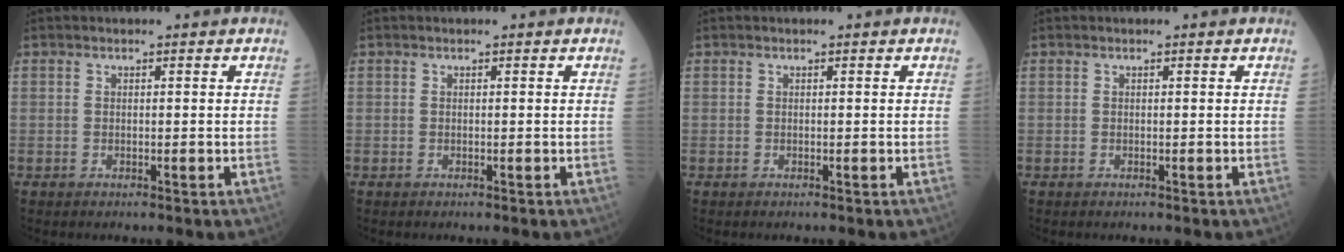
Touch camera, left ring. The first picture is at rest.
{"total": 0.0}
{"total": 0.0}
{"total": 0.0}